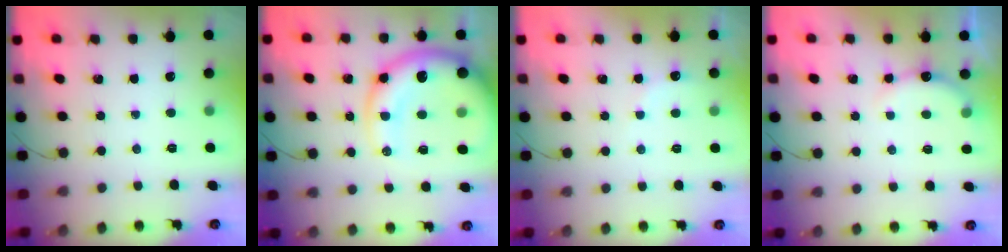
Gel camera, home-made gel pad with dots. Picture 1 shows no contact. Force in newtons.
{"total": 18.7, "press": 18.2, "slide": 4.3}
{"total": 3.9, "press": 3.8, "slide": 0.8}
{"total": 6.3, "press": 6.1, "slide": 1.4}